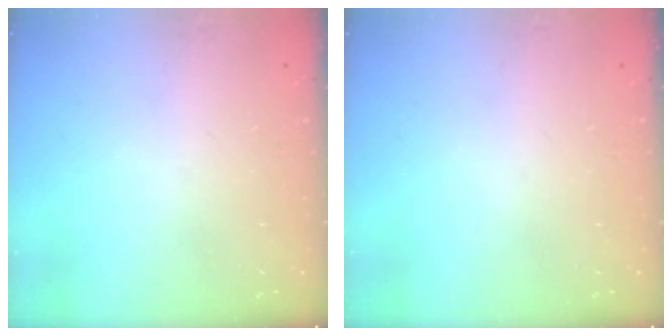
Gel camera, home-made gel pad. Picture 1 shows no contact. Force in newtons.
{"total": 0.0}